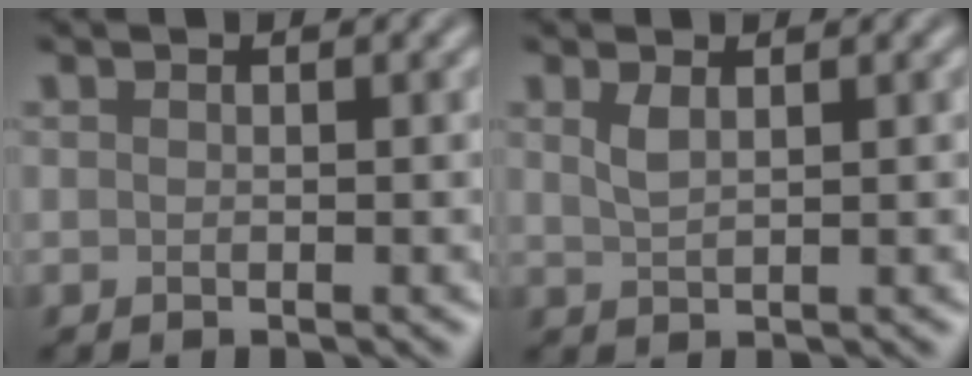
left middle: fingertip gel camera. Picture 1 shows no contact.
{"total": 1.4, "force": [0.8, 0.5, 1.1], "torque": [-0.027, -0.001, 0.019]}